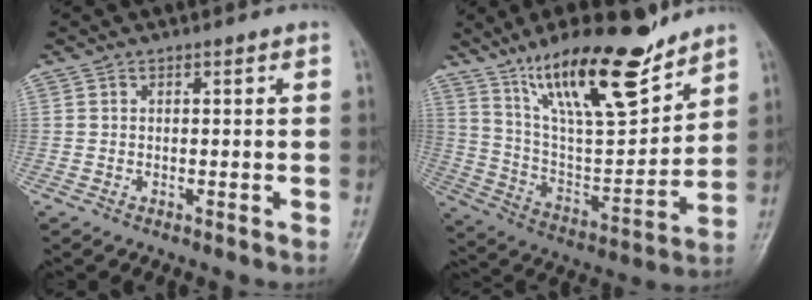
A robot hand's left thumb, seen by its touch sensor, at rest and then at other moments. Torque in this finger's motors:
{"motor_torque": [1.39, 0.06, 1.43, -1.34, 0.48]}